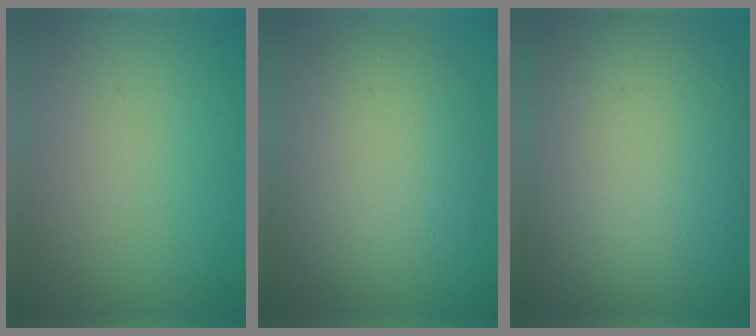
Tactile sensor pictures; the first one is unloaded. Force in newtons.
{"total": 6.7, "press": 6.7, "slide": 0.9}
{"total": 12.6, "press": 12.6, "slide": 1.5}